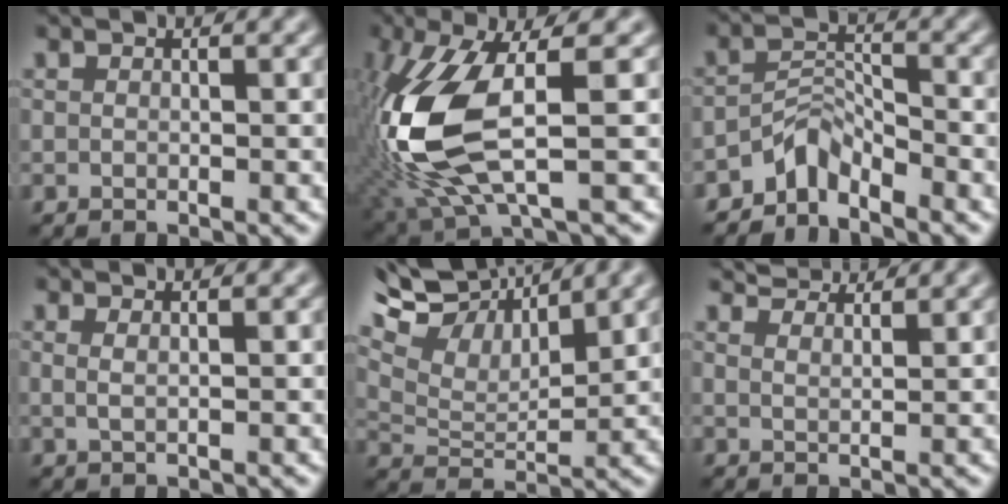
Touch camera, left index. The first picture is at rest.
{"total": 10.7, "force": [-0.1, 4.0, 9.9], "torque": [-0.241, -0.016, 0.001]}
{"total": 2.6, "force": [-2.3, 0.8, 0.8], "torque": [-0.011, 0.015, -0.048]}
{"total": 1.3, "force": [0.6, 0.5, 1.0], "torque": [-0.014, -0.003, 0.002]}
{"total": 10.5, "force": [7.9, 3.6, 6.0], "torque": [-0.126, 0.025, 0.119]}
{"total": 3.8, "force": [3.6, 0.6, 1.1], "torque": [-0.015, -0.003, 0.050]}